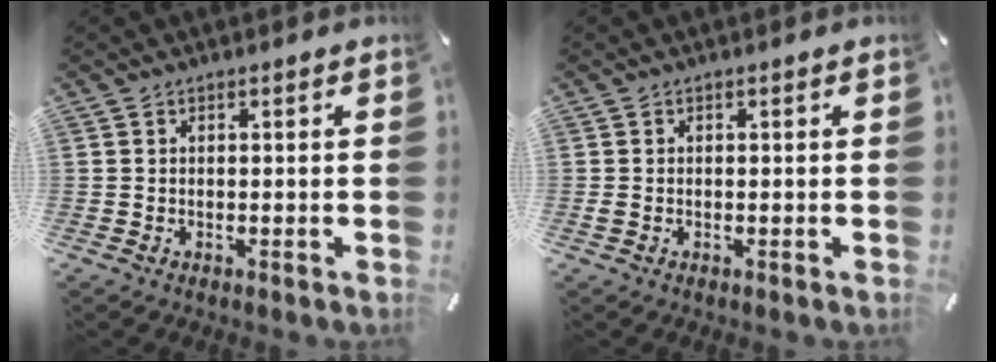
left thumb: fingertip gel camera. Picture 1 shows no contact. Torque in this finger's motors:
{"motor_torque": [0.21, 0.93, 0.04, 0.00, 0.01]}